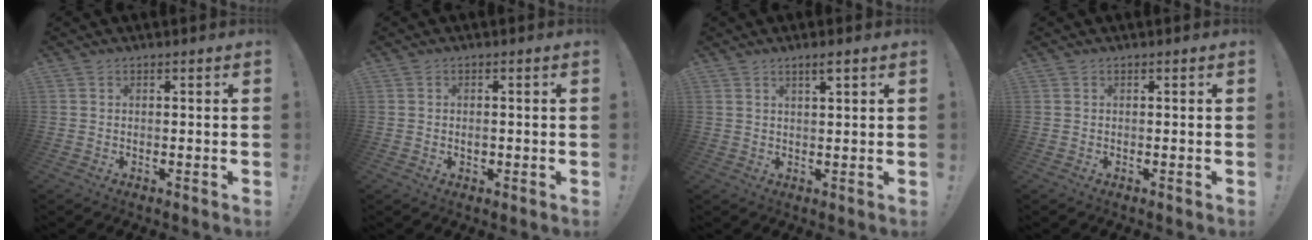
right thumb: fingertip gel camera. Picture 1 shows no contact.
{"total": 1.0, "force": [-0.2, 0.8, 0.6], "torque": [-0.005, -0.001, -0.004]}
{"total": 2.7, "force": [1.7, 0.0, 2.1], "torque": [-0.030, -0.008, 0.024]}
{"total": 0.0}